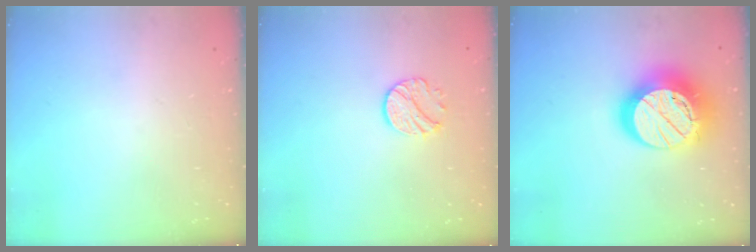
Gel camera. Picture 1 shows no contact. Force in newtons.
{"total": 8.5, "press": 8.5, "slide": 0.4}
{"total": 21.8, "press": 21.7, "slide": 1.5}